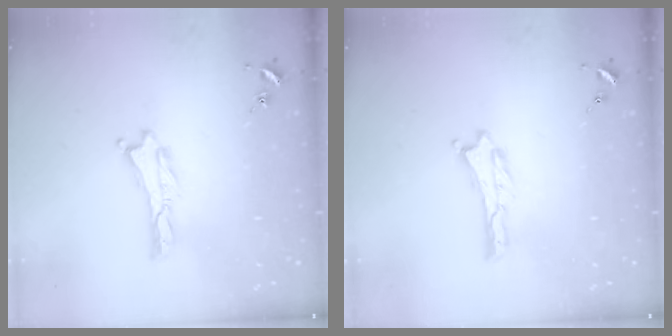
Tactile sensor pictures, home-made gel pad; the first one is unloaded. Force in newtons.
{"total": 0.0}